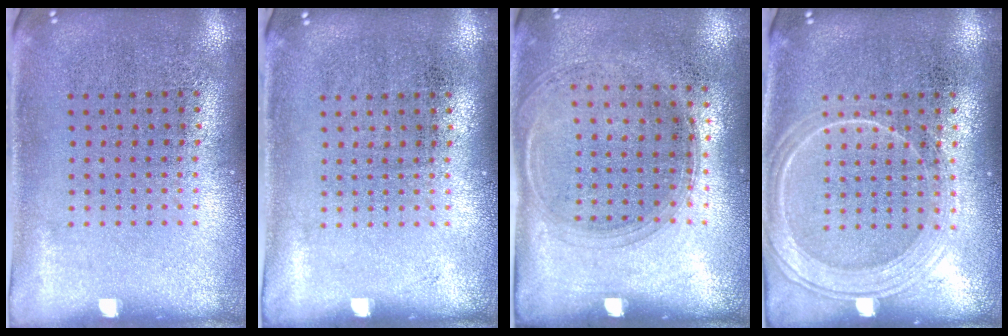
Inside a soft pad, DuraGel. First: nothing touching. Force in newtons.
{"total": 0.0}
{"total": 1.4, "press": 1.2, "slide": 0.6}
{"total": 2.4, "press": 2.4, "slide": 0.4}